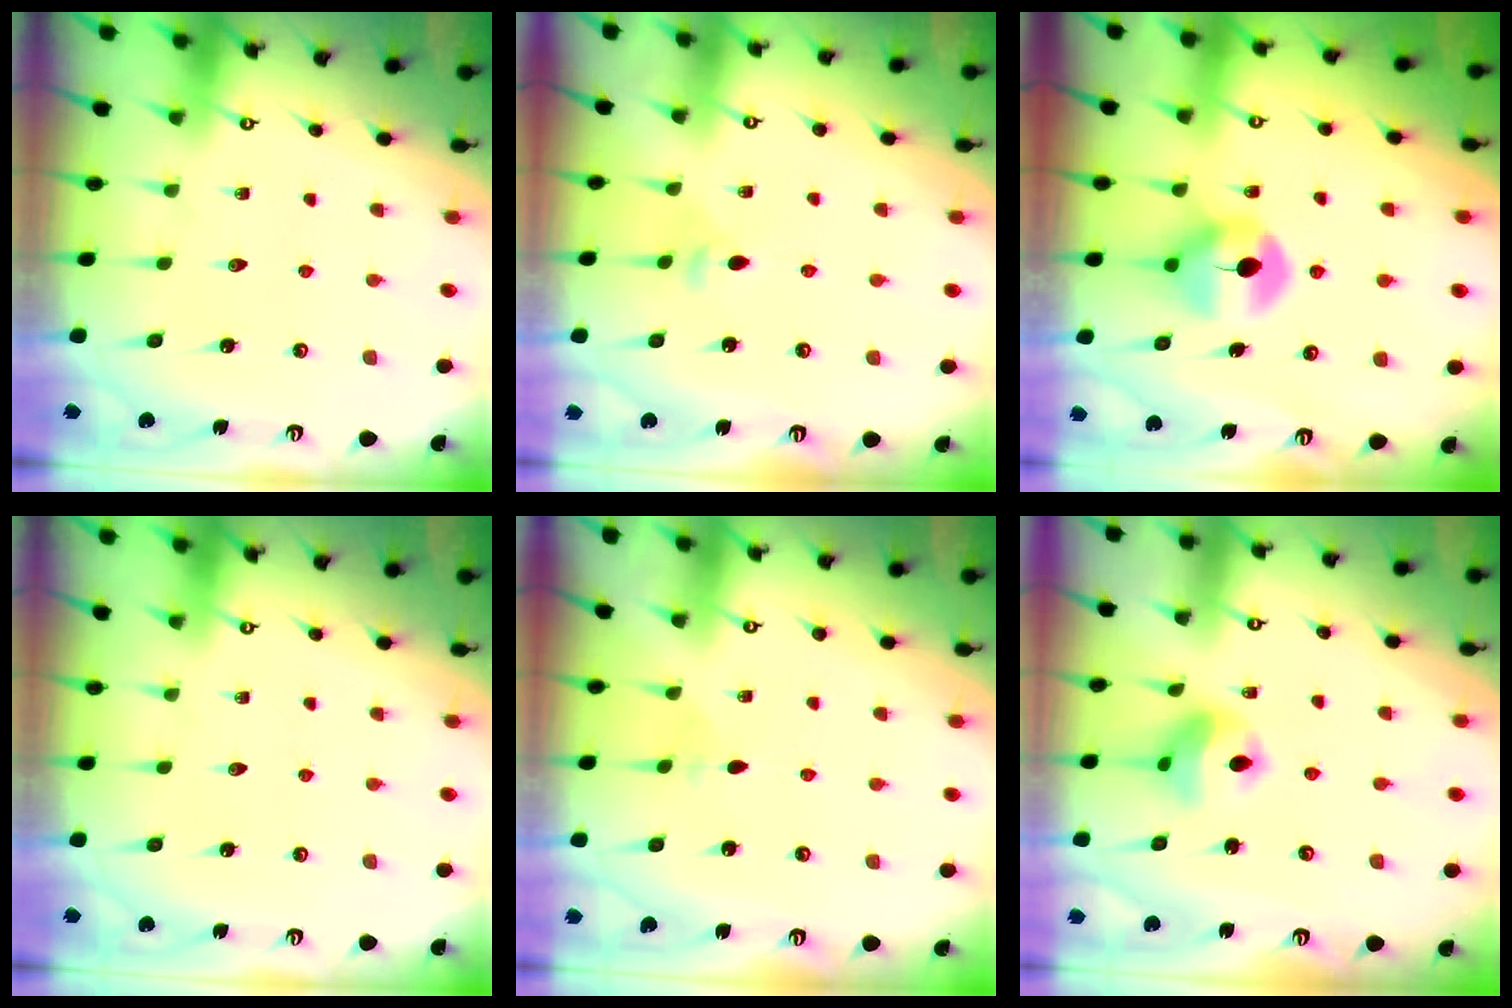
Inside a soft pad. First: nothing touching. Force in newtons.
{"total": 3.2, "press": 3.1, "slide": 0.7}
{"total": 8.8, "press": 8.7, "slide": 0.5}
{"total": 0.0}
{"total": 1.6, "press": 1.6, "slide": 0.4}
{"total": 9.5, "press": 9.4, "slide": 1.2}